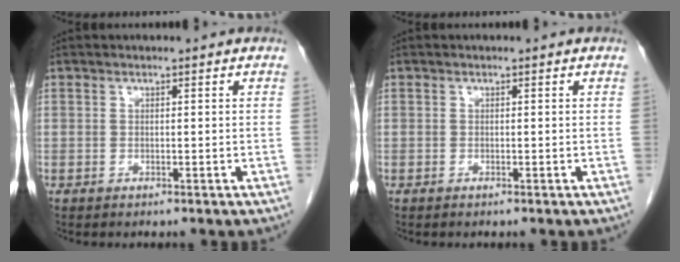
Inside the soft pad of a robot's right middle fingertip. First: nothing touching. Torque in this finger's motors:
{"motor_torque": [-0.02, -0.01, 0.06, 0.01]}